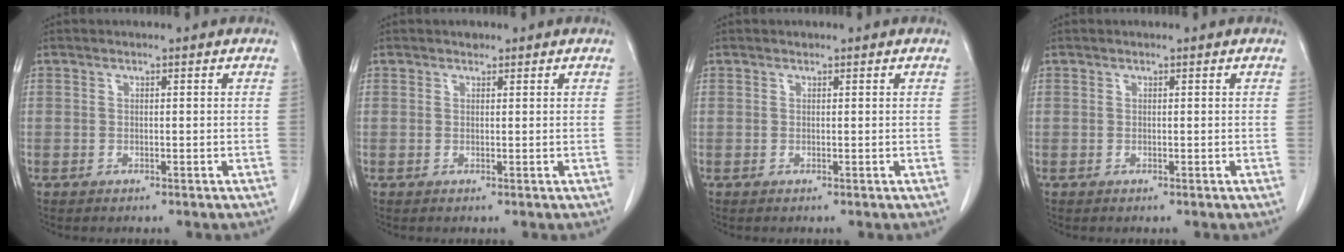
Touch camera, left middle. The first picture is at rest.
{"total": 0.7, "force": [0.5, 0.4, 0.1], "torque": [-0.001, 0.002, 0.006]}
{"total": 0.0}
{"total": 0.0}